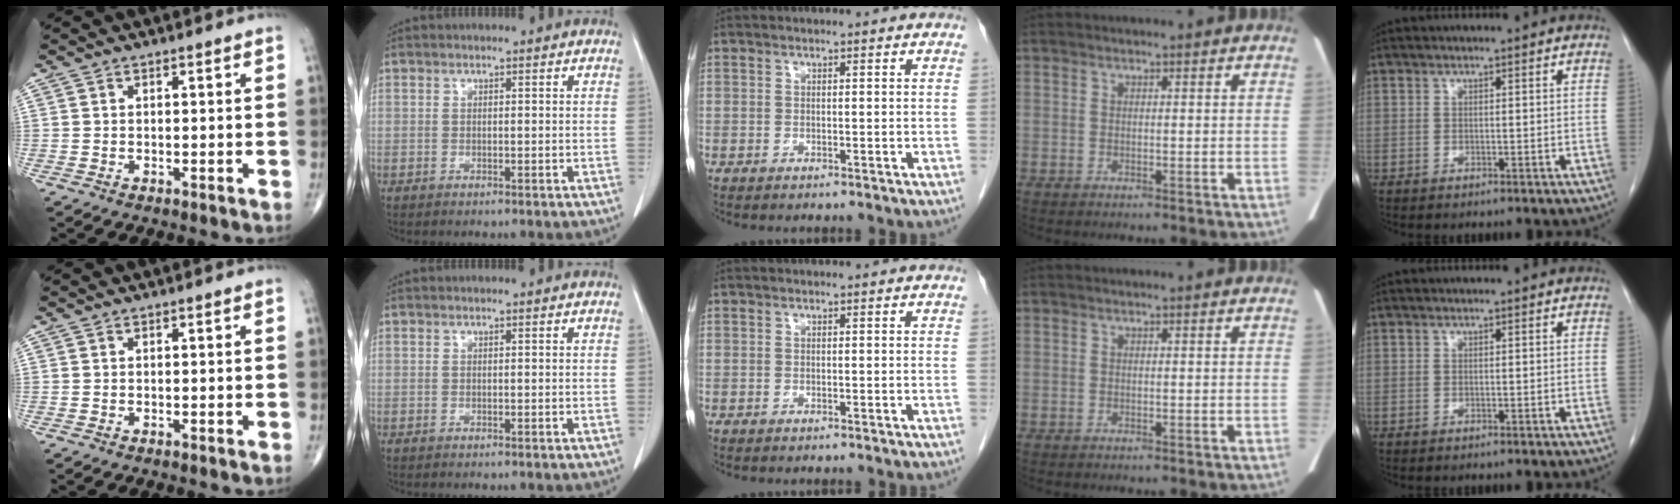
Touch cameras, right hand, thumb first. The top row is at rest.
{}